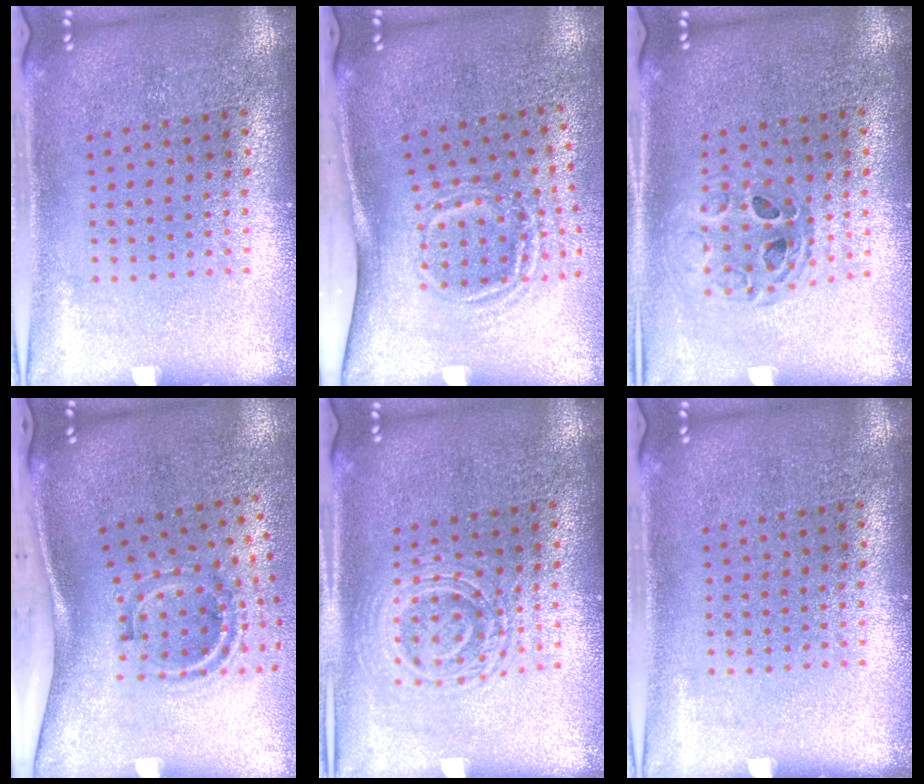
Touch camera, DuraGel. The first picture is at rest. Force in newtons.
{"total": 1.8, "press": 1.2, "slide": 1.4}
{"total": 0.9, "press": 0.9, "slide": 0.1}
{"total": 2.0, "press": 1.2, "slide": 1.7}
{"total": 2.7, "press": 2.7, "slide": 0.5}
{"total": 0.0}